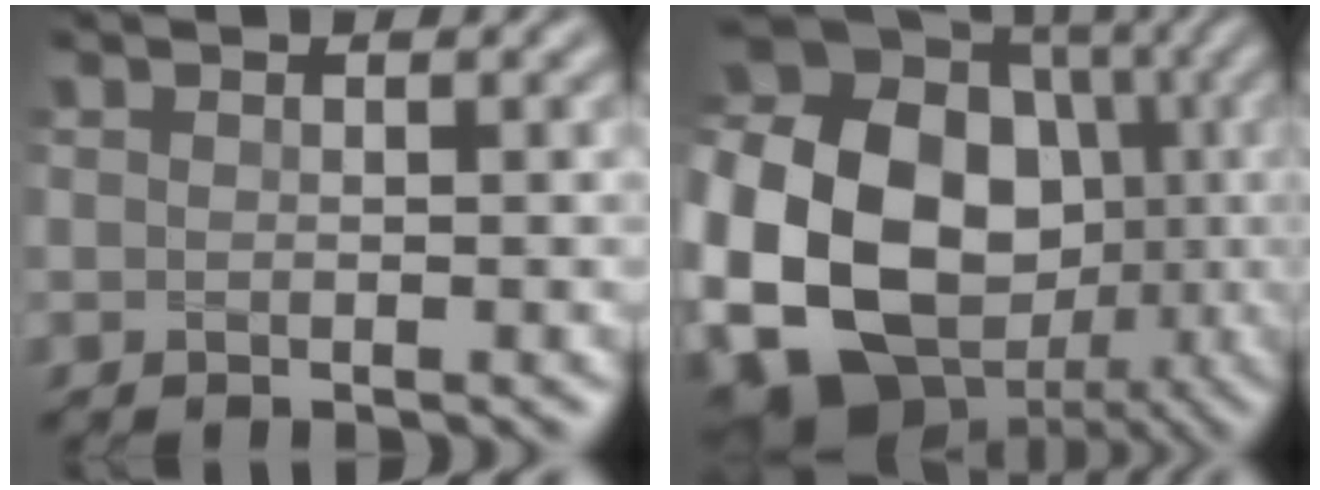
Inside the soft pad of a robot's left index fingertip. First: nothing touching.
{"total": 23.3, "force": [-2.7, 19.3, 12.7], "torque": [-0.277, -0.013, -0.095]}